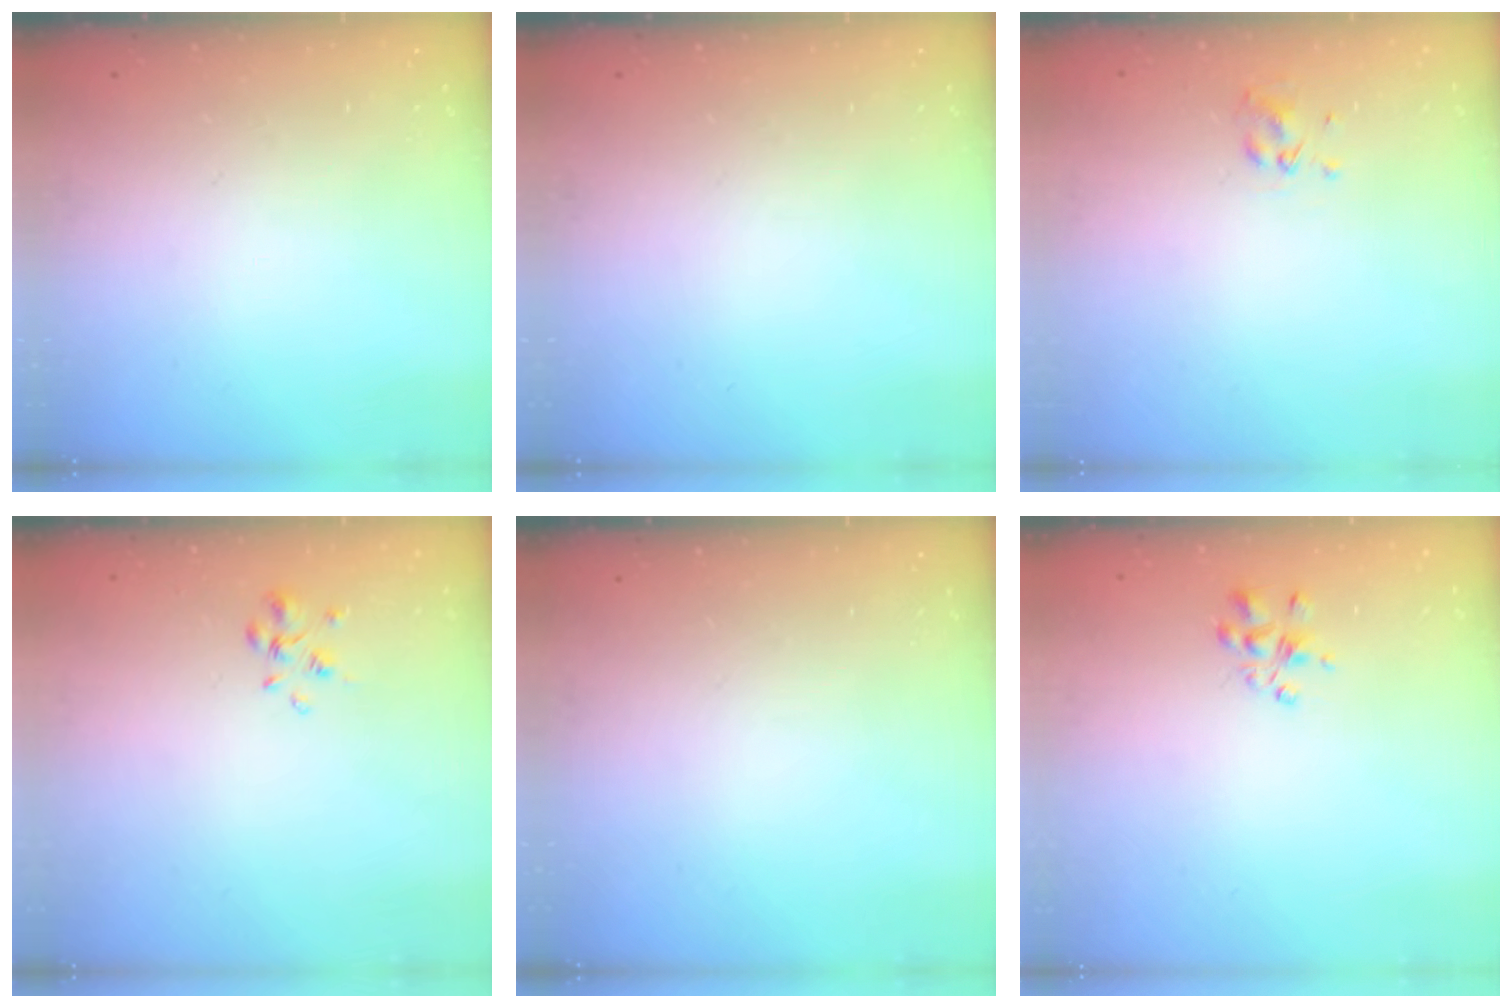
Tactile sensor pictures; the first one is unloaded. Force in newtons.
{"total": 0.0}
{"total": 3.6, "press": 3.5, "slide": 0.7}
{"total": 2.5, "press": 2.4, "slide": 0.9}
{"total": 0.0}
{"total": 3.9, "press": 3.7, "slide": 1.2}